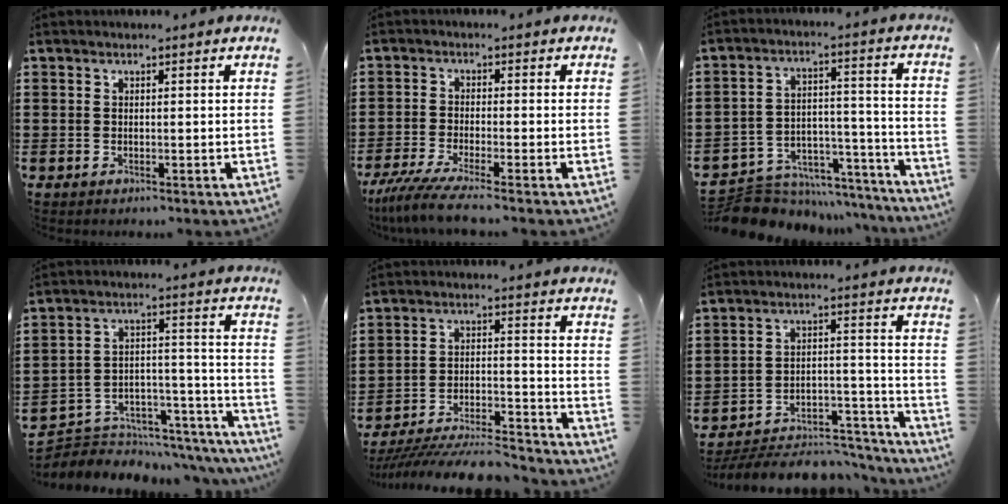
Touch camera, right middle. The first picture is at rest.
{"total": 4.5, "force": [-3.7, -0.4, 2.6], "torque": [-0.073, -0.028, -0.076]}
{"total": 7.0, "force": [-6.4, 2.5, 1.1], "torque": [-0.020, 0.021, -0.123]}
{"total": 4.6, "force": [-4.1, 2.1, 0.4], "torque": [-0.014, 0.002, -0.080]}
{"total": 7.9, "force": [-7.4, 0.7, 2.4], "torque": [-0.041, 0.007, -0.143]}
{"total": 5.8, "force": [-5.5, 1.3, 1.6], "torque": [-0.023, 0.014, -0.106]}